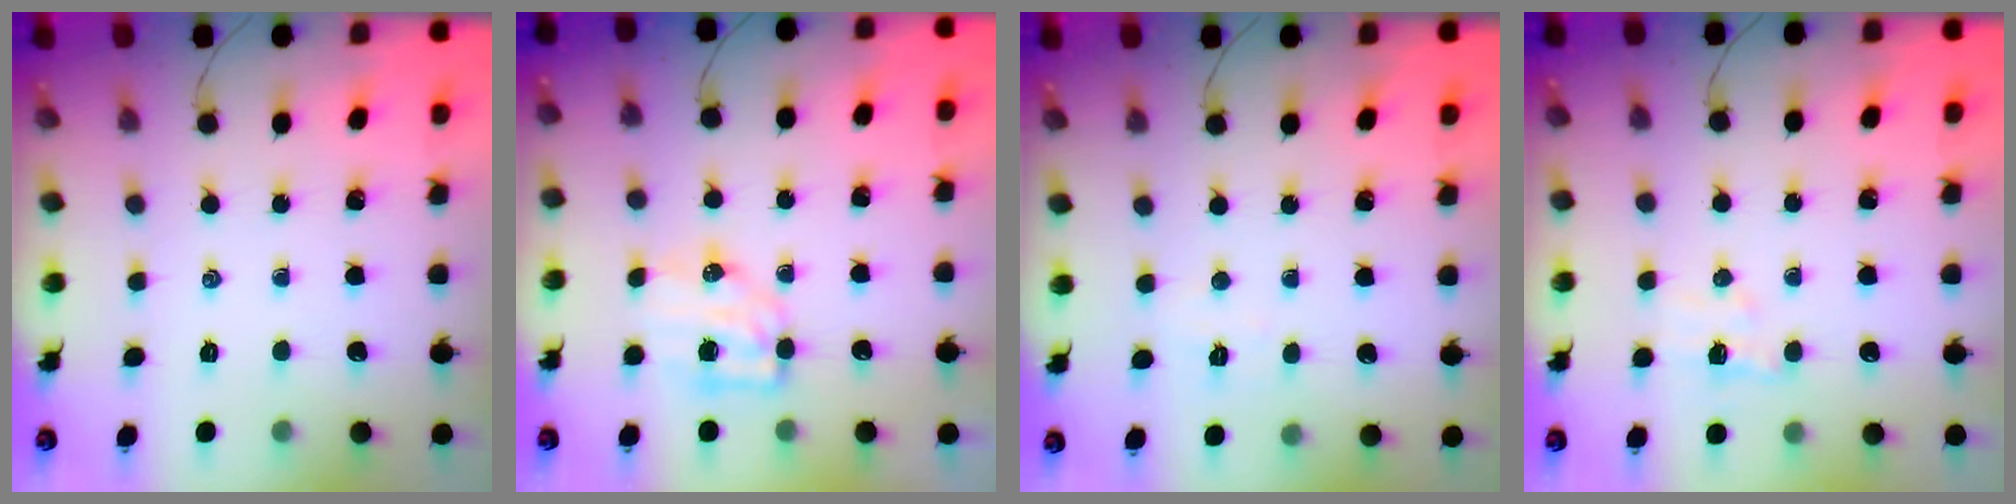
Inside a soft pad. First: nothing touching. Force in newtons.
{"total": 6.6, "press": 6.6, "slide": 0.7}
{"total": 2.7, "press": 2.6, "slide": 0.7}
{"total": 4.7, "press": 4.6, "slide": 1.0}